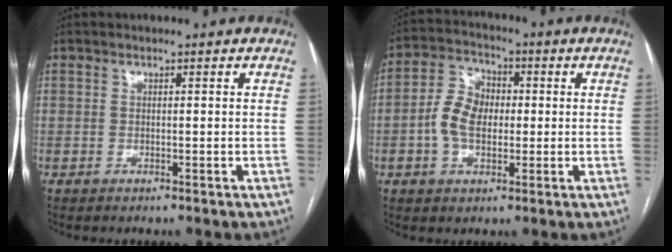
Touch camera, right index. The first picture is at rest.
{"total": 7.8, "force": [-0.7, 5.2, 5.8], "torque": [-0.131, 0.021, -0.015]}